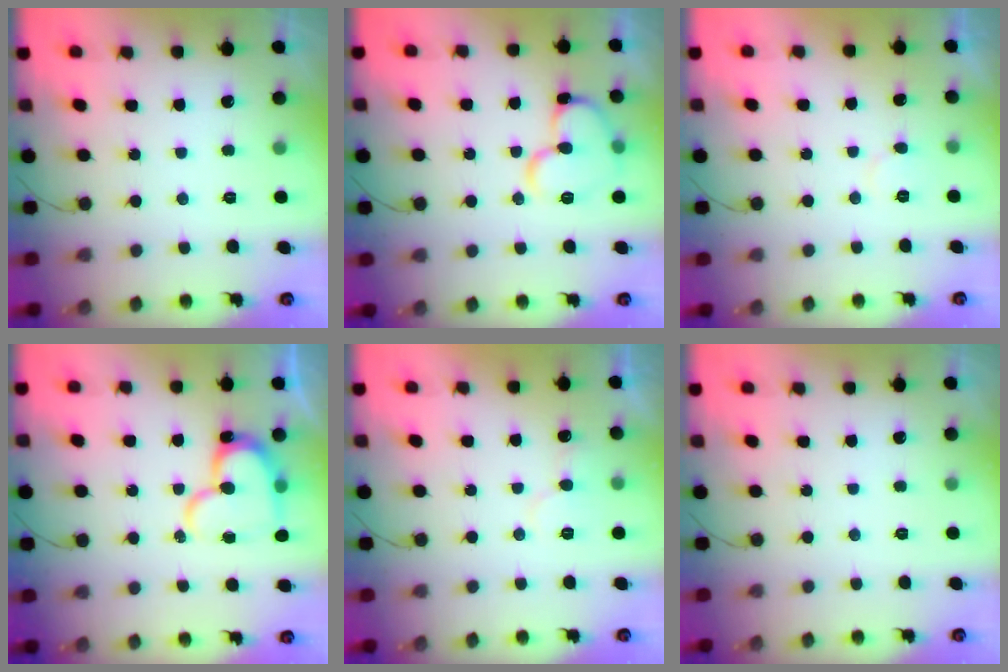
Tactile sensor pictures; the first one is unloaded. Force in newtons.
{"total": 12.5, "press": 12.3, "slide": 1.9}
{"total": 3.5, "press": 3.5, "slide": 0.4}
{"total": 16.2, "press": 16.1, "slide": 1.4}
{"total": 7.4, "press": 7.4, "slide": 0.5}
{"total": 0.0}